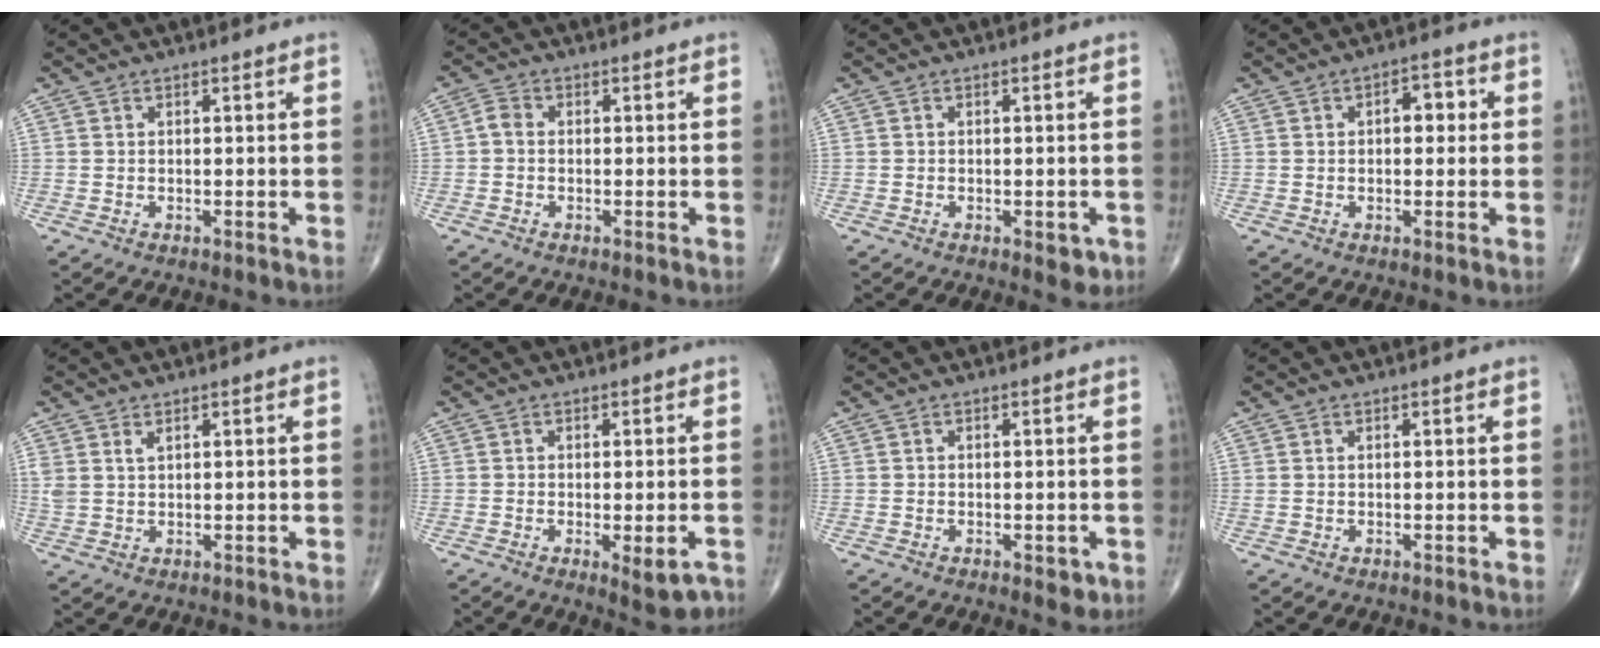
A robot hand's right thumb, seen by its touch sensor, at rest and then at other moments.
{"total": 2.0, "force": [-0.3, 1.5, 1.4], "torque": [-0.024, 0.006, -0.014]}
{"total": 2.7, "force": [-1.1, 1.4, 2.1], "torque": [-0.013, 0.000, -0.012]}
{"total": 4.5, "force": [0.6, 2.6, 3.6], "torque": [-0.032, 0.012, 0.003]}
{"total": 2.2, "force": [1.3, 1.0, 1.4], "torque": [-0.033, 0.001, 0.035]}
{"total": 5.3, "force": [-2.1, 1.8, 4.5], "torque": [-0.056, -0.003, -0.023]}
{"total": 2.4, "force": [-0.9, 1.3, 1.8], "torque": [-0.011, 0.000, -0.010]}
{"total": 0.0}